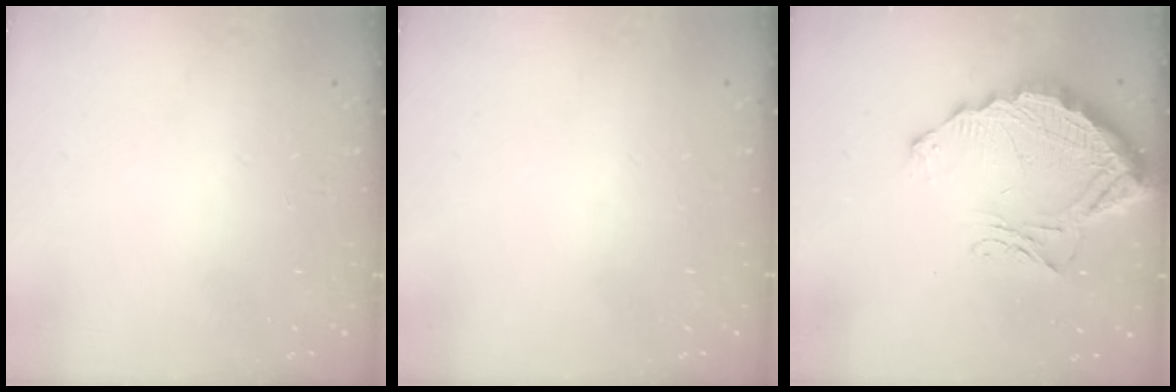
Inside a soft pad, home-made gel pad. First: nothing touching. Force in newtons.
{"total": 0.0}
{"total": 13.9, "press": 13.8, "slide": 1.0}